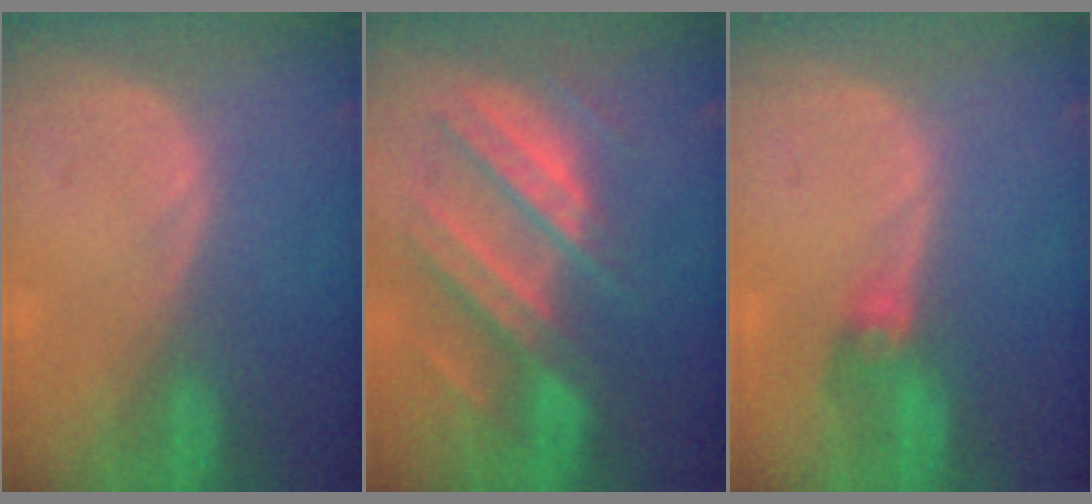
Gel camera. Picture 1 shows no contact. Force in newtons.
{"total": 10.3, "press": 9.1, "slide": 4.9}
{"total": 2.7, "press": 2.7, "slide": 0.3}